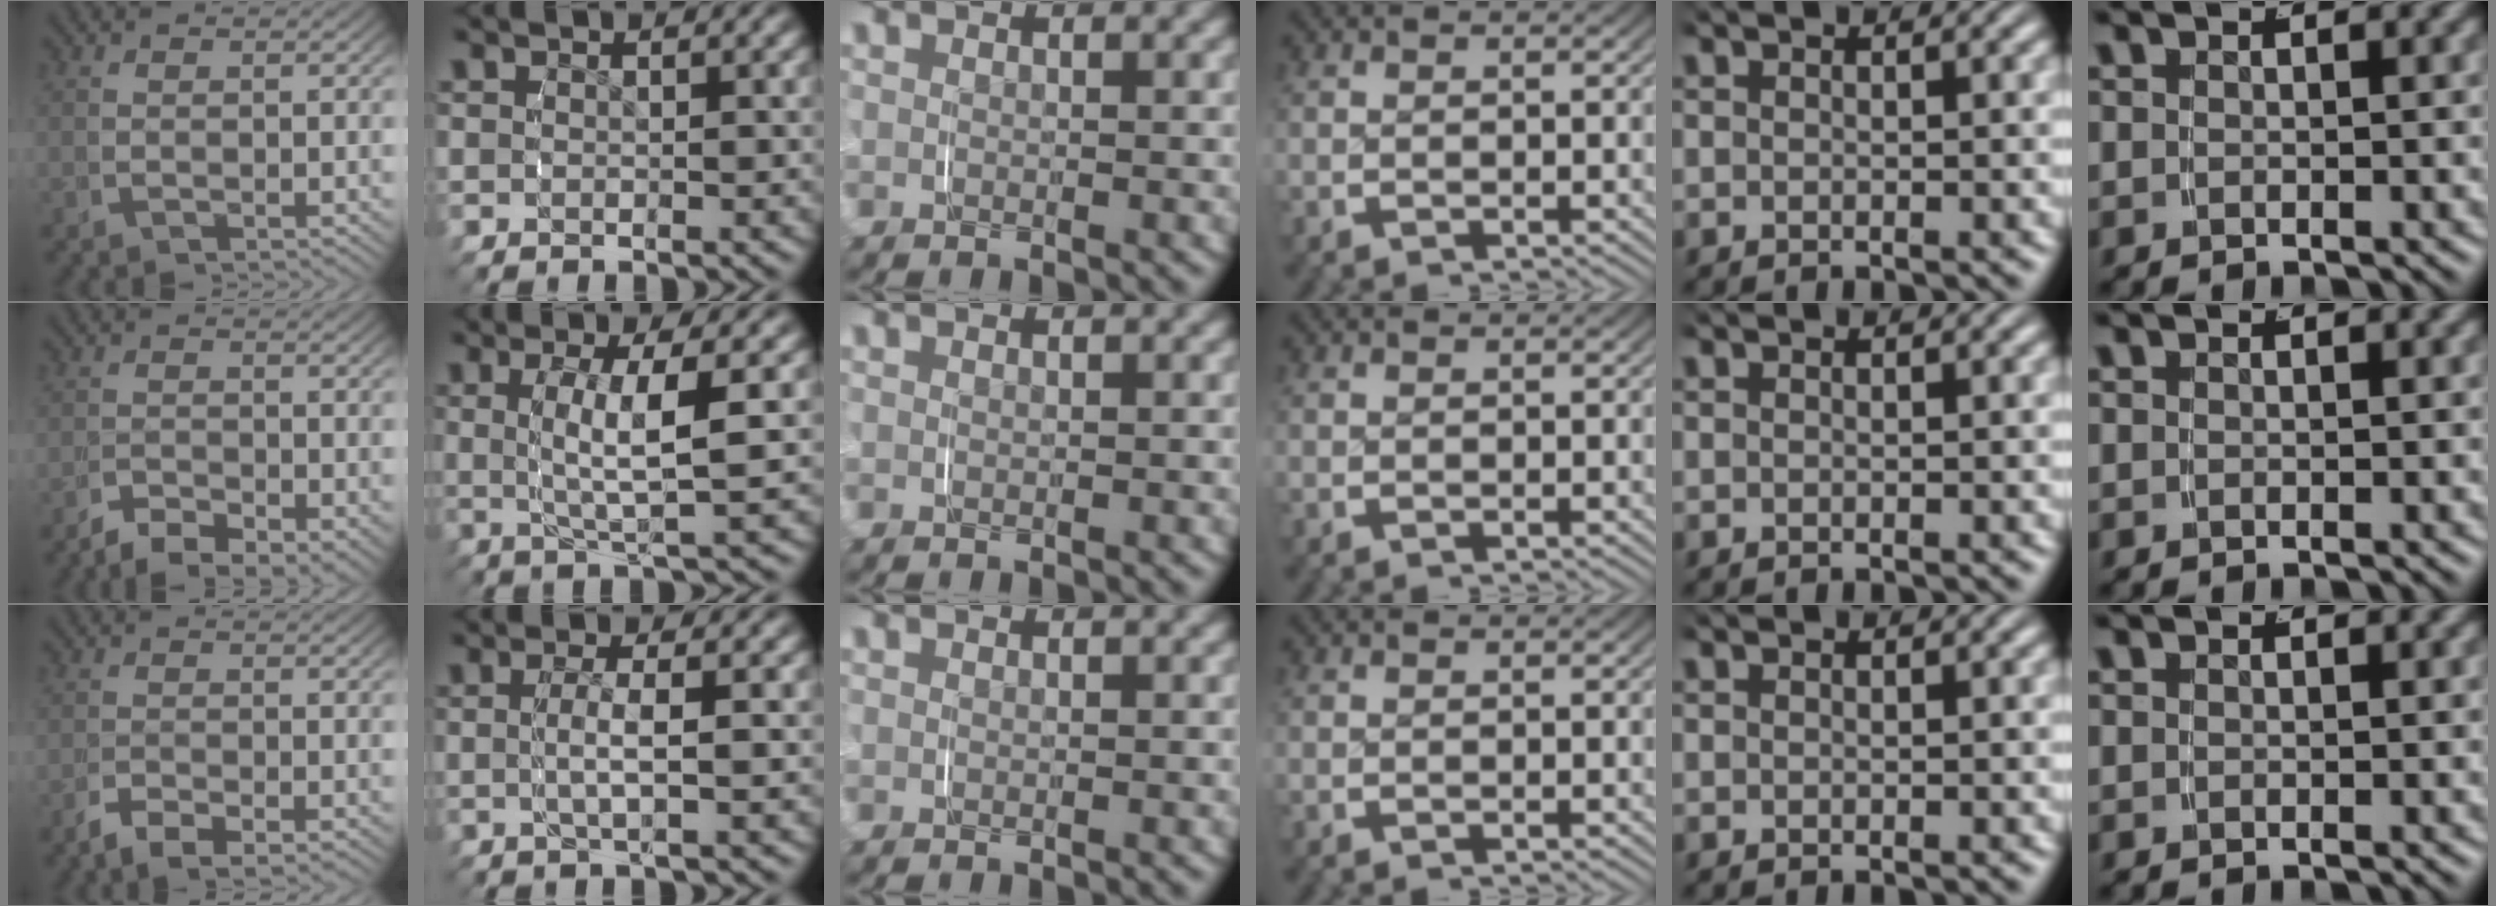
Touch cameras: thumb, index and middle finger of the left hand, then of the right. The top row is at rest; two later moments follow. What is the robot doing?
{"motion": "grasp_and_lifting", "object": "map"}